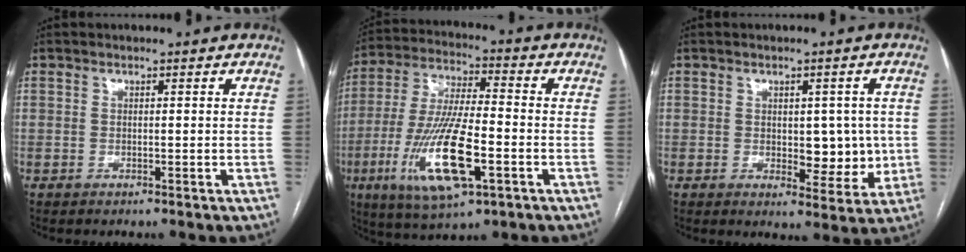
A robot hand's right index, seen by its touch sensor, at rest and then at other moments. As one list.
[{"total": 16.4, "force": [-5.5, 3.4, 15.1], "torque": [-0.311, -0.019, -0.093]}, {"total": 6.9, "force": [0.1, 3.9, 5.7], "torque": [-0.058, 0.003, 0.012]}]